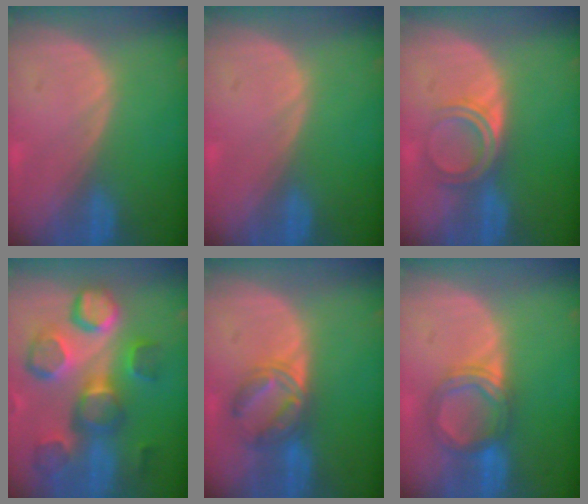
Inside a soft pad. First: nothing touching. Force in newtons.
{"total": 0.0}
{"total": 4.8, "press": 4.0, "slide": 2.6}
{"total": 11.9, "press": 10.9, "slide": 4.8}
{"total": 5.9, "press": 5.8, "slide": 1.0}
{"total": 5.4, "press": 5.1, "slide": 1.6}